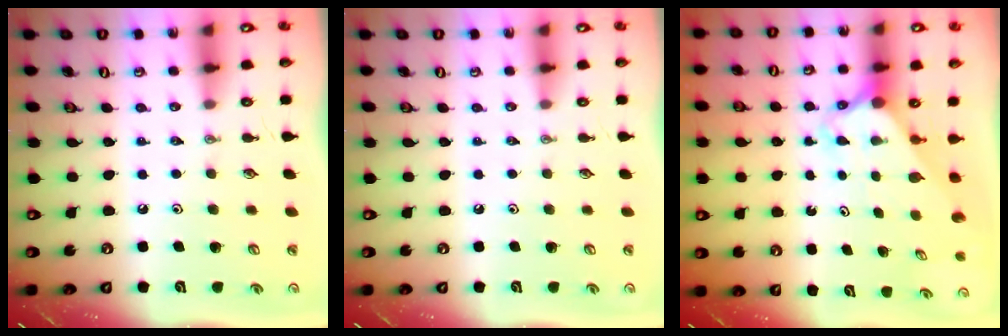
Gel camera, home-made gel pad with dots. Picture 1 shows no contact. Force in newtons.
{"total": 0.0}
{"total": 2.6, "press": 2.6, "slide": 0.2}